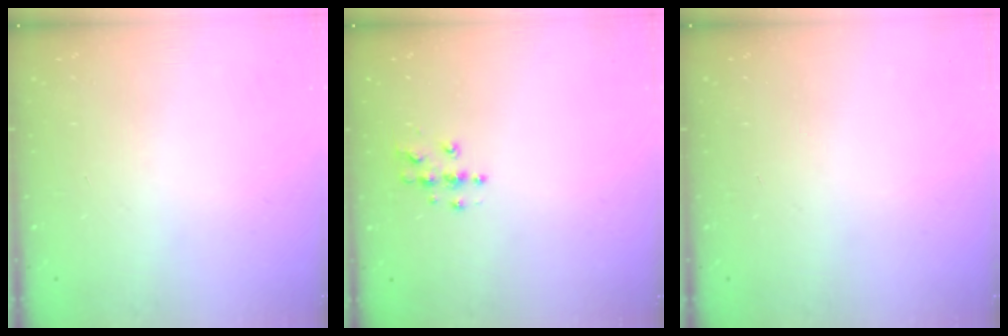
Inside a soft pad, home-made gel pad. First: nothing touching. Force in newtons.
{"total": 5.0, "press": 5.0, "slide": 0.2}
{"total": 0.0}